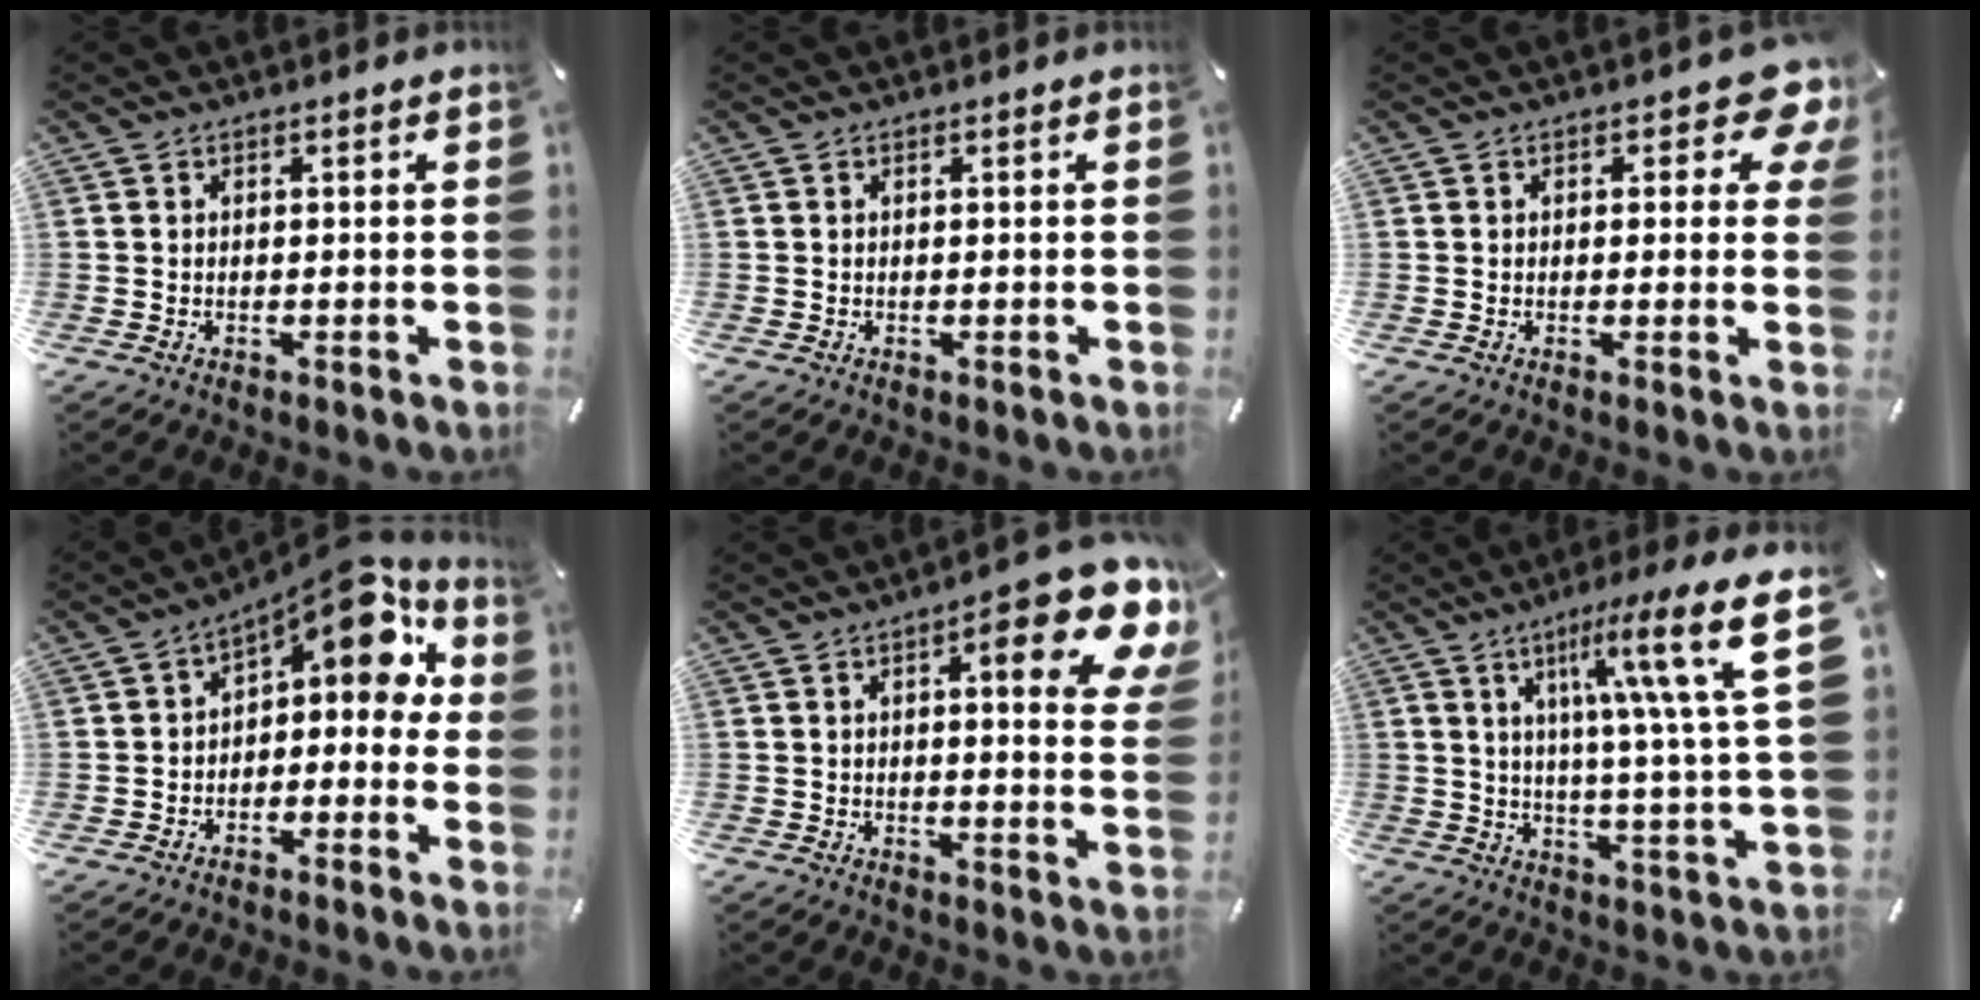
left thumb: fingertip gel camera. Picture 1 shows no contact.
{"total": 0.0}
{"total": 7.5, "force": [3.3, 3.8, 5.5], "torque": [-0.056, -0.015, 0.051]}
{"total": 9.2, "force": [4.7, 4.3, 6.6], "torque": [-0.092, -0.044, 0.079]}
{"total": 15.4, "force": [7.4, 4.1, 12.8], "torque": [-0.167, -0.044, 0.111]}
{"total": 20.8, "force": [7.8, 3.1, 19.0], "torque": [-0.282, -0.033, 0.097]}